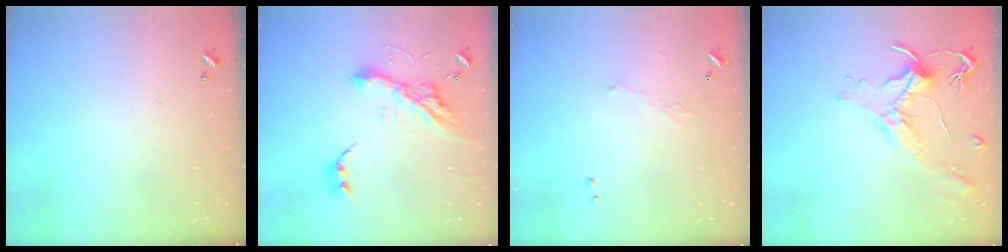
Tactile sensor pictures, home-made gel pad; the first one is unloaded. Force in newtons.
{"total": 13.4, "press": 13.3, "slide": 0.8}
{"total": 0.7, "press": 0.0, "slide": 0.7}
{"total": 1.6, "press": 1.5, "slide": 0.7}